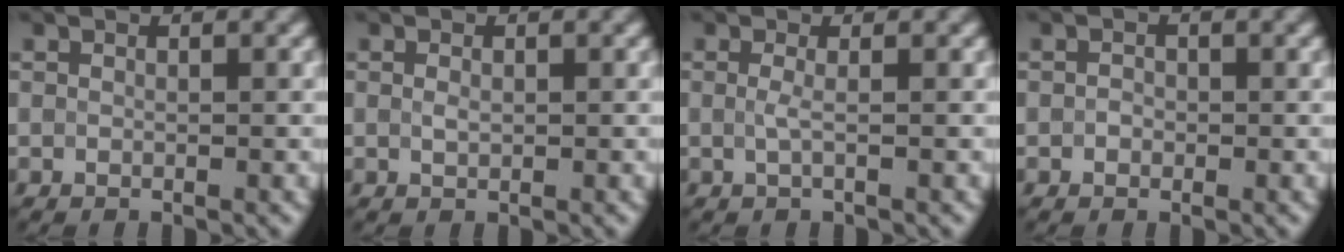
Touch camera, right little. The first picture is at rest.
{"total": 0.7, "force": [0.1, 0.4, 0.6], "torque": [-0.014, 0.001, 0.002]}
{"total": 0.8, "force": [0.0, -0.1, 0.8], "torque": [-0.024, -0.001, 0.001]}
{"total": 0.7, "force": [-0.2, 0.6, 0.3], "torque": [-0.006, 0.000, -0.006]}